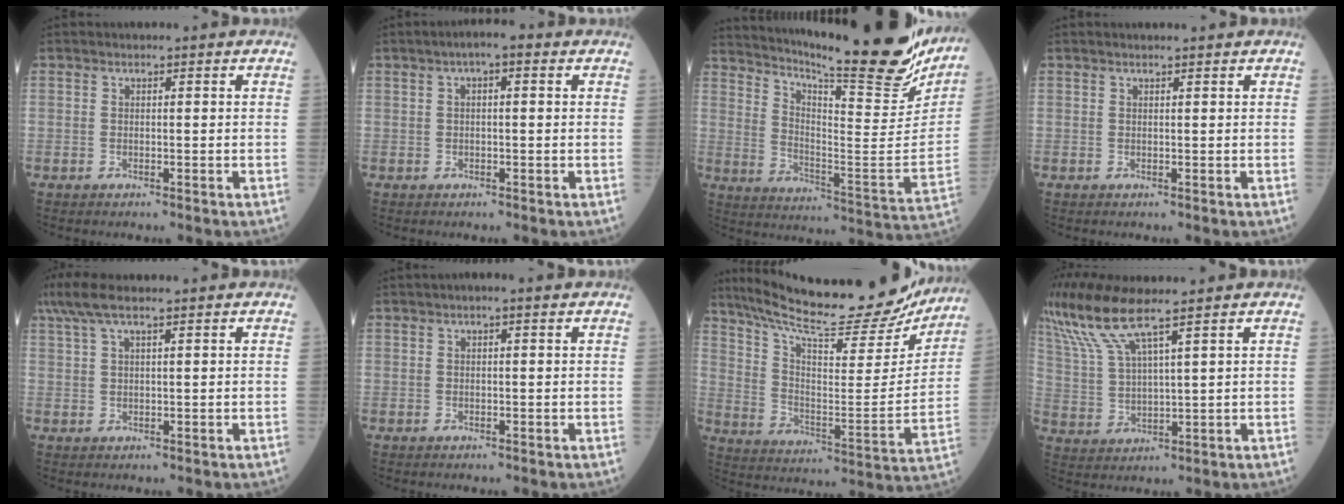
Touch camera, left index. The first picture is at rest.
{"total": 3.1, "force": [0.9, 0.9, 2.8], "torque": [-0.044, 0.011, 0.008]}
{"total": 28.9, "force": [24.7, 3.0, 14.6], "torque": [-0.241, -0.092, 0.329]}
{"total": 1.2, "force": [1.0, -0.1, 0.6], "torque": [-0.006, 0.007, 0.014]}
{"total": 5.3, "force": [3.7, 0.8, 3.7], "torque": [-0.086, 0.027, 0.076]}
{"total": 1.0, "force": [0.2, 0.1, 1.0], "torque": [-0.020, 0.005, -0.001]}
{"total": 25.0, "force": [22.5, 3.7, 10.3], "torque": [-0.177, -0.050, 0.320]}
{"total": 8.2, "force": [6.4, -0.2, 5.2], "torque": [-0.125, 0.002, 0.137]}